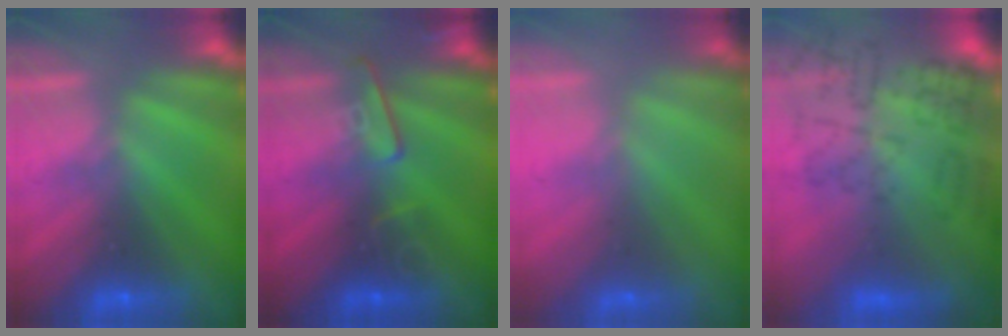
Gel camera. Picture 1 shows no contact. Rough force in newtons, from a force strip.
{"total": 2.5}
{"total": 2.1}
{"total": 10.8}